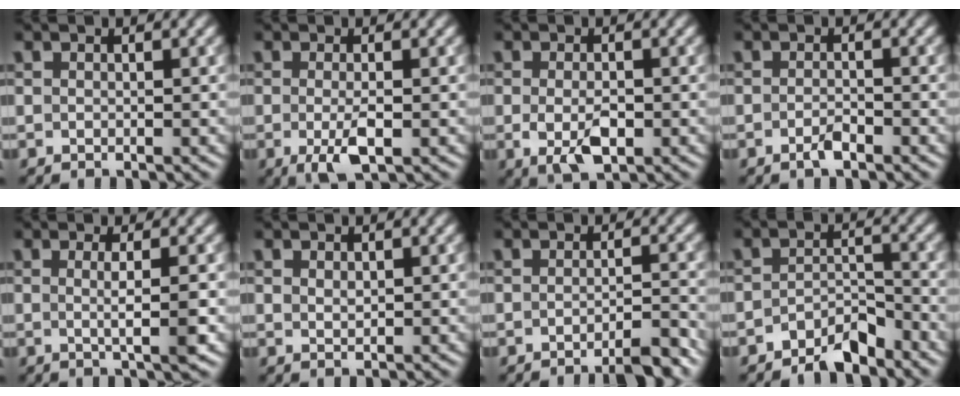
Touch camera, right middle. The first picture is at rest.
{"total": 3.1, "force": [-0.8, 0.7, 2.9], "torque": [-0.057, -0.012, -0.014]}
{"total": 3.3, "force": [-0.7, 1.6, 2.8], "torque": [-0.056, -0.009, -0.011]}
{"total": 1.3, "force": [-0.9, 0.3, 0.9], "torque": [-0.020, 0.000, -0.017]}
{"total": 2.8, "force": [0.0, 0.5, 2.8], "torque": [-0.043, -0.002, -0.004]}
{"total": 0.8, "force": [0.4, 0.5, 0.6], "torque": [-0.012, -0.001, 0.010]}
{"total": 3.3, "force": [-2.4, 0.6, 2.3], "torque": [-0.020, 0.006, -0.042]}
{"total": 3.4, "force": [-2.8, 1.2, 1.5], "torque": [-0.021, 0.010, -0.055]}